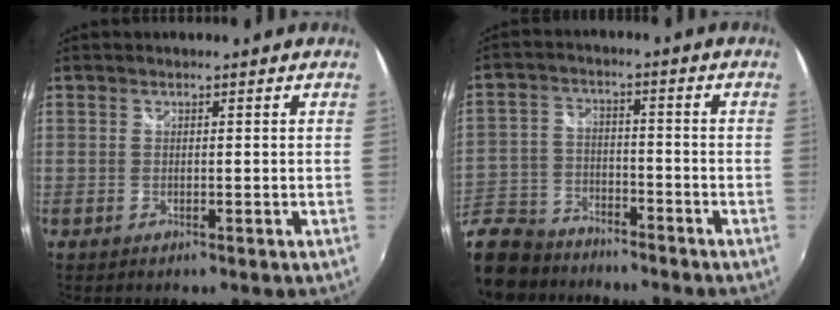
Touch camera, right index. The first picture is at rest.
{"total": 15.4, "force": [-11.7, 8.0, 6.0], "torque": [-0.172, -0.008, -0.208]}